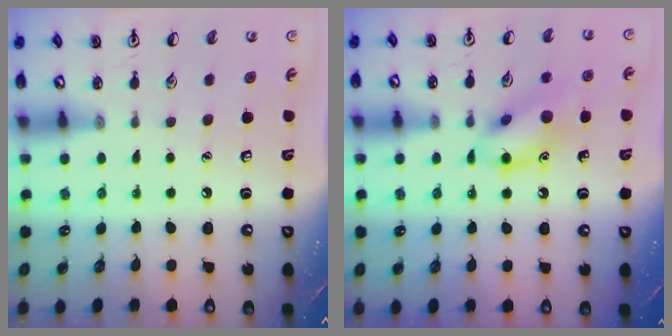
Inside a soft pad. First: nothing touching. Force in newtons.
{"total": 12.6, "press": 12.5, "slide": 1.6}